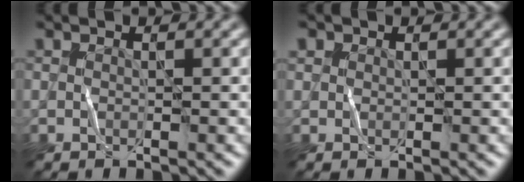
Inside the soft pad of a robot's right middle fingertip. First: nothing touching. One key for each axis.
{"total": 1.1, "fx": 0.6, "fy": 0.9, "fz": 0.4, "tx": 0.004, "ty": 0.004, "tz": -0.005}